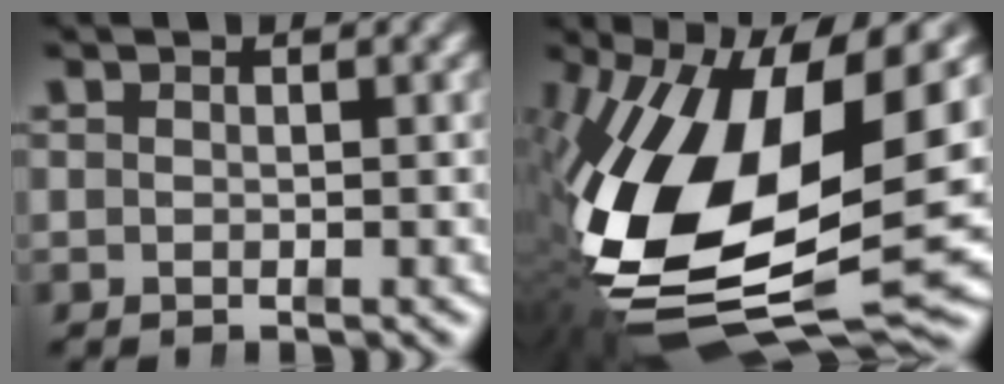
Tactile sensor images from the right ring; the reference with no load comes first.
{"total": 19.8, "force": [-2.9, 10.3, 16.7], "torque": [-0.328, -0.043, -0.012]}